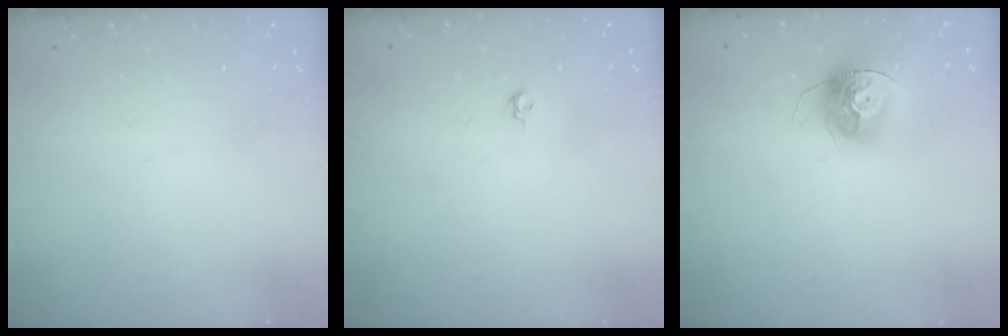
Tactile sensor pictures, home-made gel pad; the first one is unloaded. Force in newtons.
{"total": 3.7, "press": 3.6, "slide": 0.8}
{"total": 13.1, "press": 13.1, "slide": 0.7}